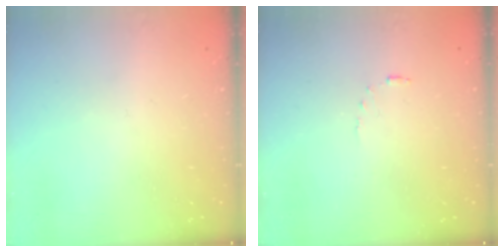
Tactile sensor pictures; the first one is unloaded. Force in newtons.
{"total": 2.5, "press": 2.5, "slide": 0.5}